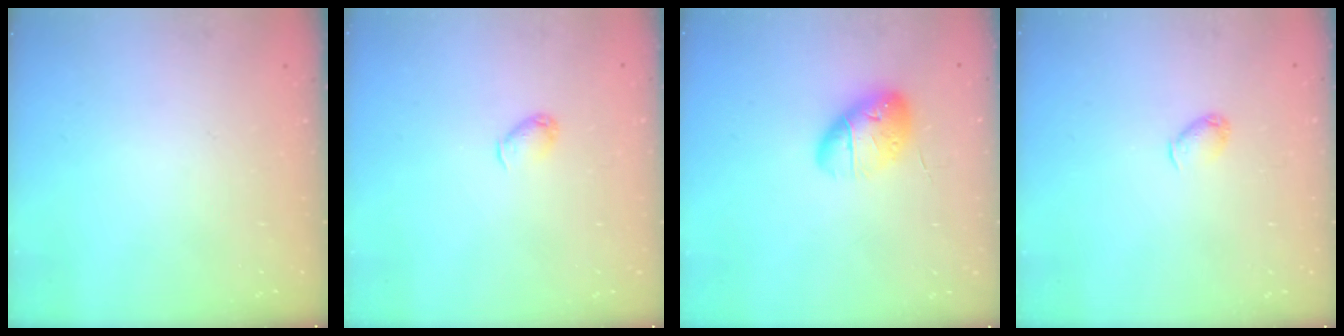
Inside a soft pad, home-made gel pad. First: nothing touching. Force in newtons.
{"total": 3.6, "press": 3.5, "slide": 0.8}
{"total": 12.9, "press": 12.6, "slide": 2.8}
{"total": 3.8, "press": 3.7, "slide": 0.7}